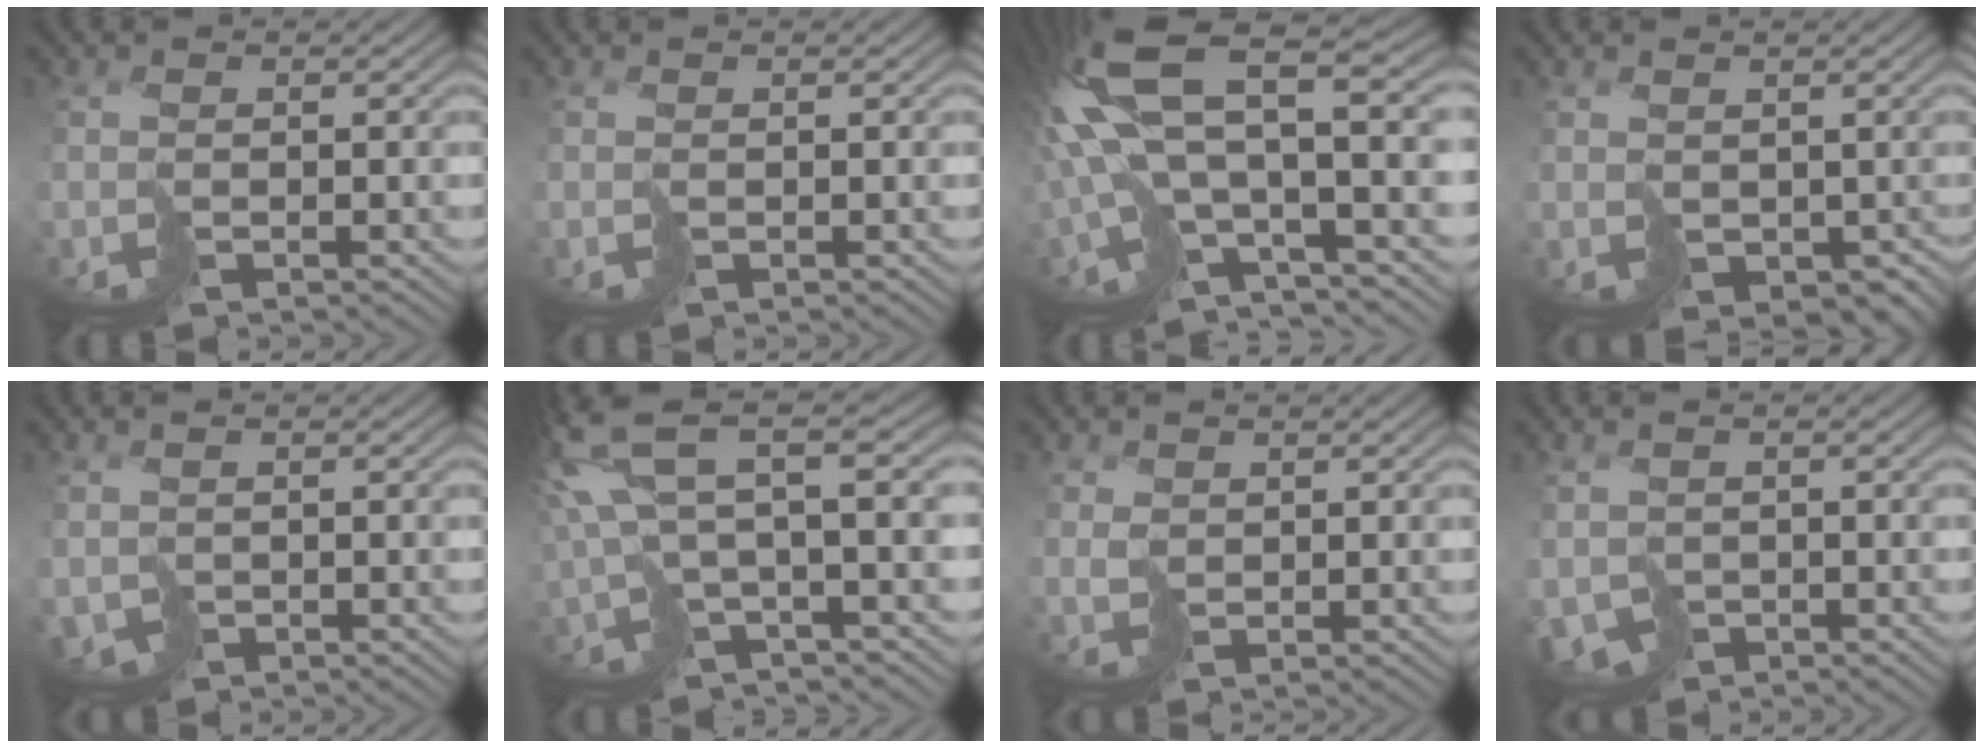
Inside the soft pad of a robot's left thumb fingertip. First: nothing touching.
{"total": 0.0}
{"total": 15.2, "force": [0.4, 5.0, 14.3], "torque": [-0.323, 0.001, 0.022]}
{"total": 2.9, "force": [0.4, 2.0, 2.1], "torque": [-0.047, -0.013, 0.011]}
{"total": 2.1, "force": [-0.4, 1.5, 1.4], "torque": [-0.044, -0.009, -0.009]}
{"total": 9.8, "force": [3.3, 2.6, 8.9], "torque": [-0.199, 0.025, 0.056]}
{"total": 1.6, "force": [0.9, 1.1, 0.7], "torque": [-0.023, 0.000, 0.021]}
{"total": 3.4, "force": [-1.1, 2.5, 2.1], "torque": [-0.059, -0.013, -0.024]}